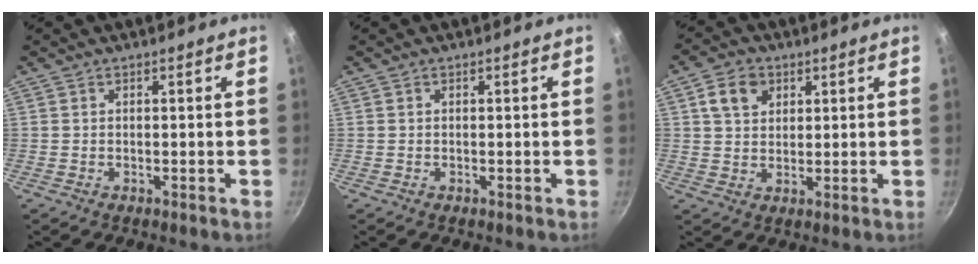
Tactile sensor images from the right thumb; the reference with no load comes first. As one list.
[{"total": 0.0}, {"total": 6.4, "force": [2.6, 4.9, 3.3], "torque": [-0.040, 0.001, 0.042]}]